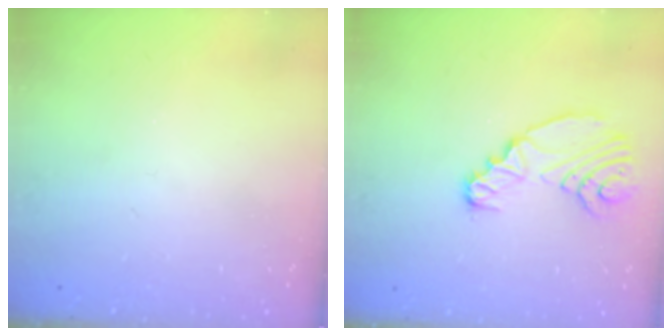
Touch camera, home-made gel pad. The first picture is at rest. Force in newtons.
{"total": 11.1, "press": 9.9, "slide": 5.0}